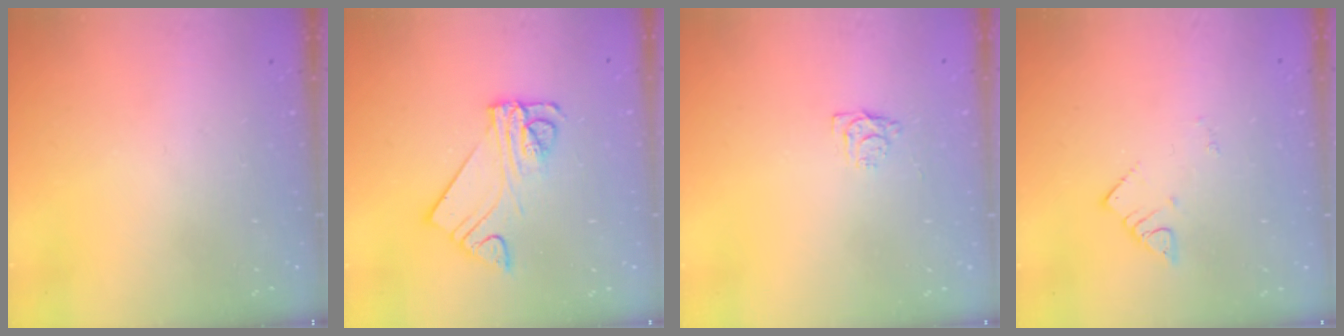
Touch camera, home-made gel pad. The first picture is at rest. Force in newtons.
{"total": 11.4, "press": 11.3, "slide": 1.2}
{"total": 4.7, "press": 4.6, "slide": 0.7}
{"total": 2.7, "press": 2.7, "slide": 0.1}